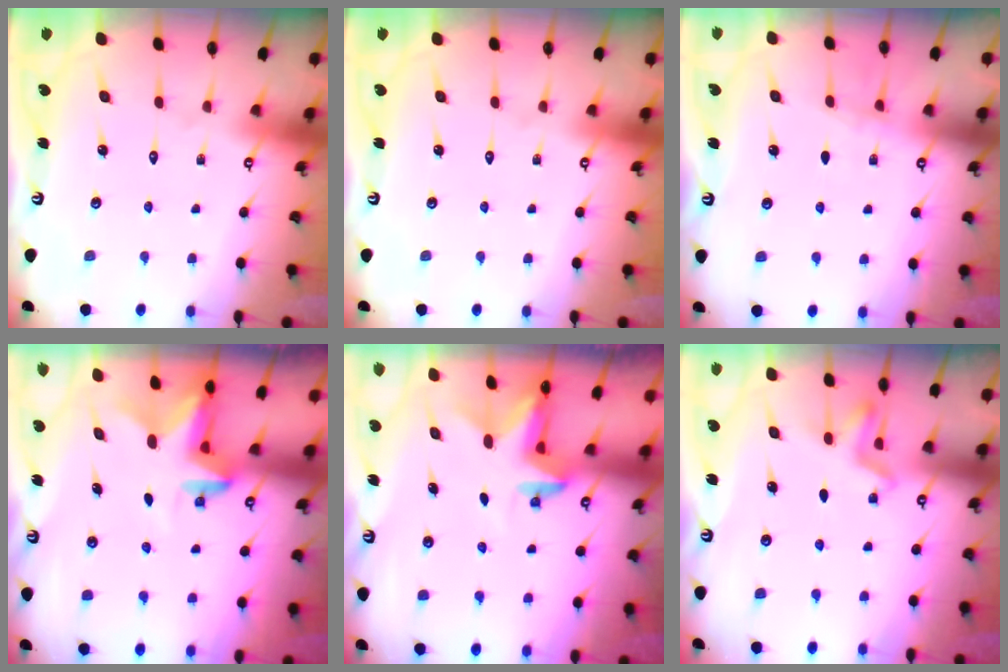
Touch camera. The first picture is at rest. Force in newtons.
{"total": 0.0}
{"total": 3.0, "press": 2.9, "slide": 0.4}
{"total": 2.8, "press": 2.7, "slide": 0.6}
{"total": 2.4, "press": 2.3, "slide": 0.4}
{"total": 3.3, "press": 2.9, "slide": 1.4}